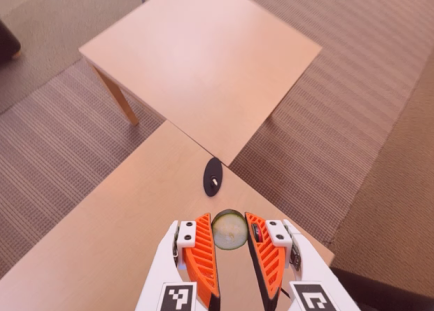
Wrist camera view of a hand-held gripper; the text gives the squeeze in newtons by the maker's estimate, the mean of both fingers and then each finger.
{"total": 7.6, "left": 7.9, "right": 7.2}